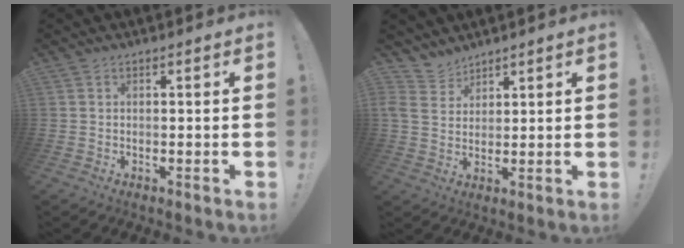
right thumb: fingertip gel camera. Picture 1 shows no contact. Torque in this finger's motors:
{"motor_torque": [0.13, 0.17, 0.60, 0.21, 0.05]}